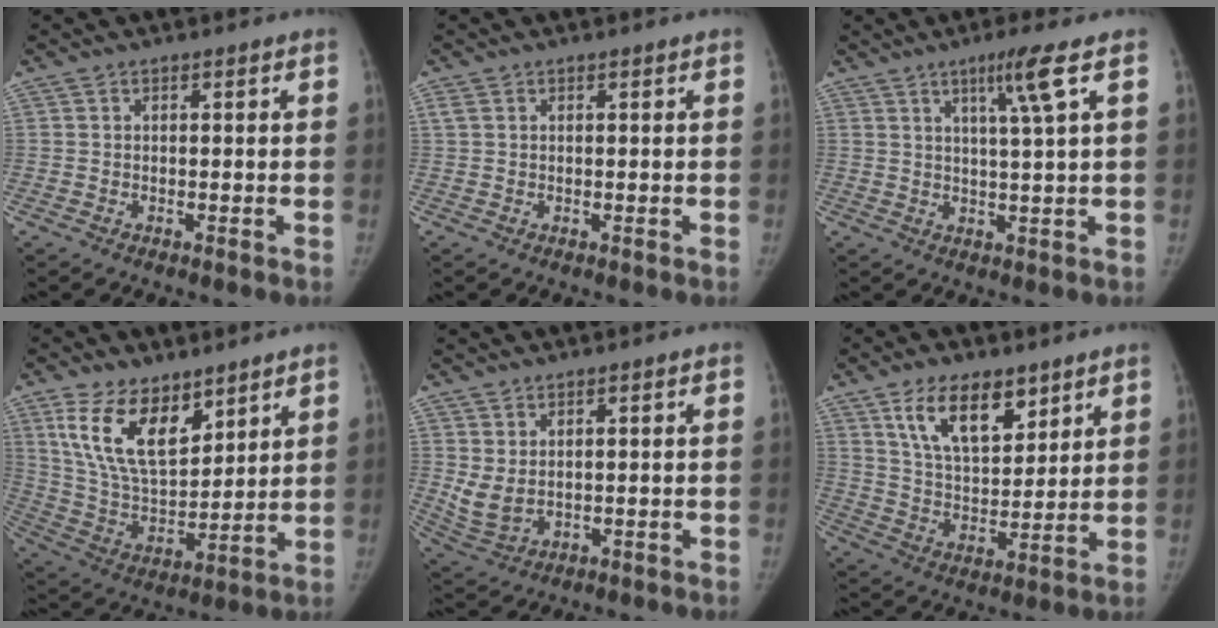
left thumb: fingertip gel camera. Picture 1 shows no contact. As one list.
[{"total": 0.9, "force": [0.5, 0.6, 0.6], "torque": [-0.017, 0.010, 0.013]}, {"total": 6.1, "force": [2.9, -1.0, 5.3], "torque": [-0.094, -0.015, 0.052]}, {"total": 16.1, "force": [9.4, 8.3, 10.1], "torque": [-0.150, -0.048, 0.192]}, {"total": 4.9, "force": [1.4, 2.8, 3.8], "torque": [-0.075, -0.009, 0.040]}, {"total": 13.3, "force": [7.8, 6.6, 8.5], "torque": [-0.112, -0.045, 0.146]}]